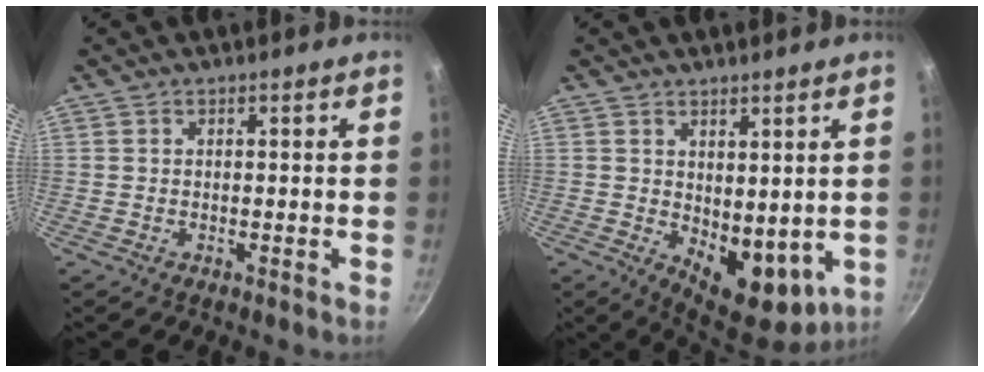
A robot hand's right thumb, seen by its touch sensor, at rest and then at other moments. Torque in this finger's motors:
{"motor_torque": [-0.26, 0.68, 0.38, 0.54, 0.04]}